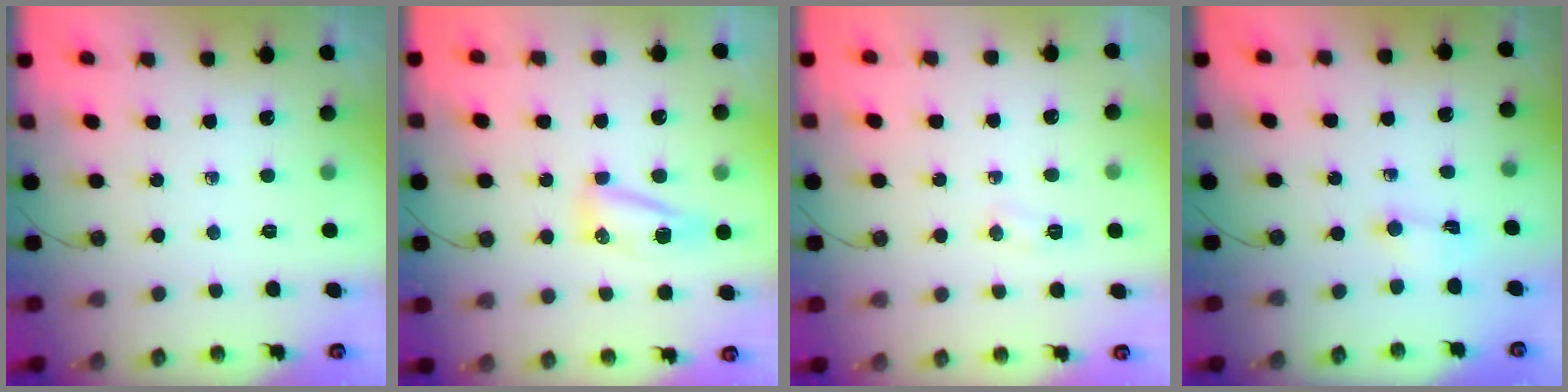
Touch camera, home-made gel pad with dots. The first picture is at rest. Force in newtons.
{"total": 7.0, "press": 7.0, "slide": 0.6}
{"total": 4.9, "press": 3.6, "slide": 3.3}
{"total": 0.5, "press": 0.5, "slide": 0.2}